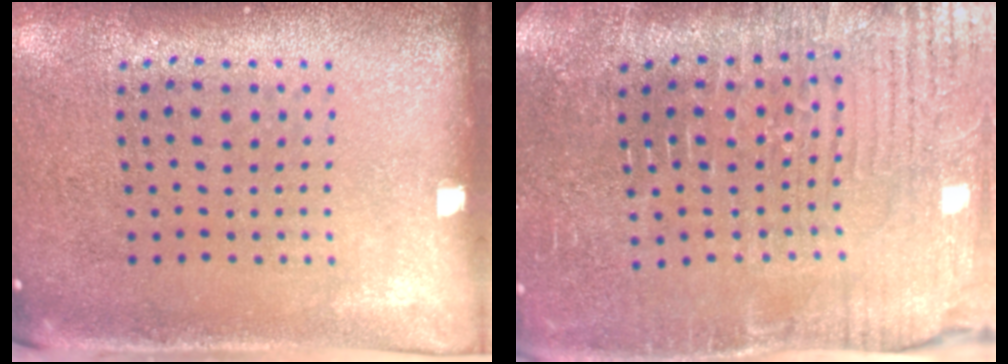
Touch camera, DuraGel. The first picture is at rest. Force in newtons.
{"total": 4.0, "press": 3.9, "slide": 1.0}